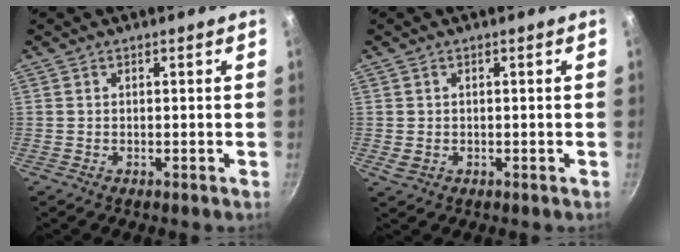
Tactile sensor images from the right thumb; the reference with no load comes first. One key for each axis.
{"total": 1.7, "fx": -0.2, "fy": 1.3, "fz": 1.0, "tx": -0.017, "ty": 0.000, "tz": 0.002}